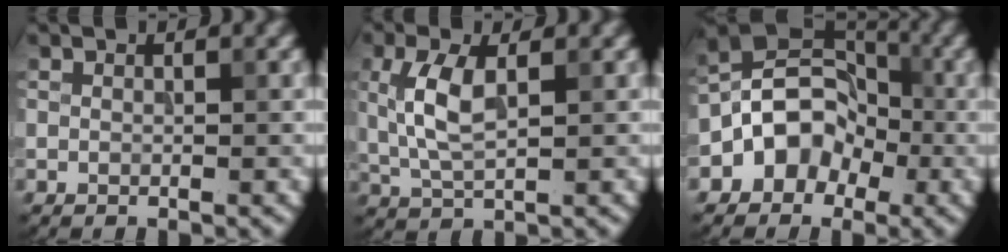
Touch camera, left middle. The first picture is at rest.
{"total": 4.3, "force": [0.6, 1.8, 3.9], "torque": [-0.090, 0.005, 0.014]}
{"total": 6.0, "force": [-2.2, 4.7, 3.0], "torque": [-0.019, 0.017, -0.057]}